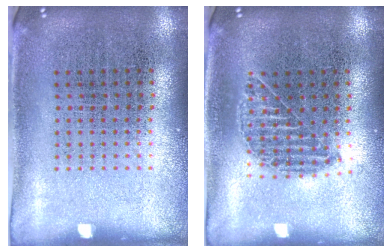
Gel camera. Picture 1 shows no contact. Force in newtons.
{"total": 1.0, "press": 0.9, "slide": 0.3}